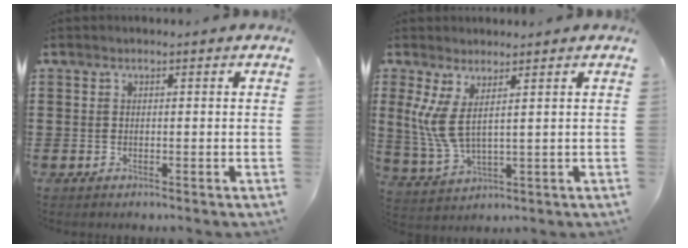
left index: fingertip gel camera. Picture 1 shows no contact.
{"total": 6.3, "force": [2.7, 2.1, 5.3], "torque": [-0.139, -0.016, 0.043]}